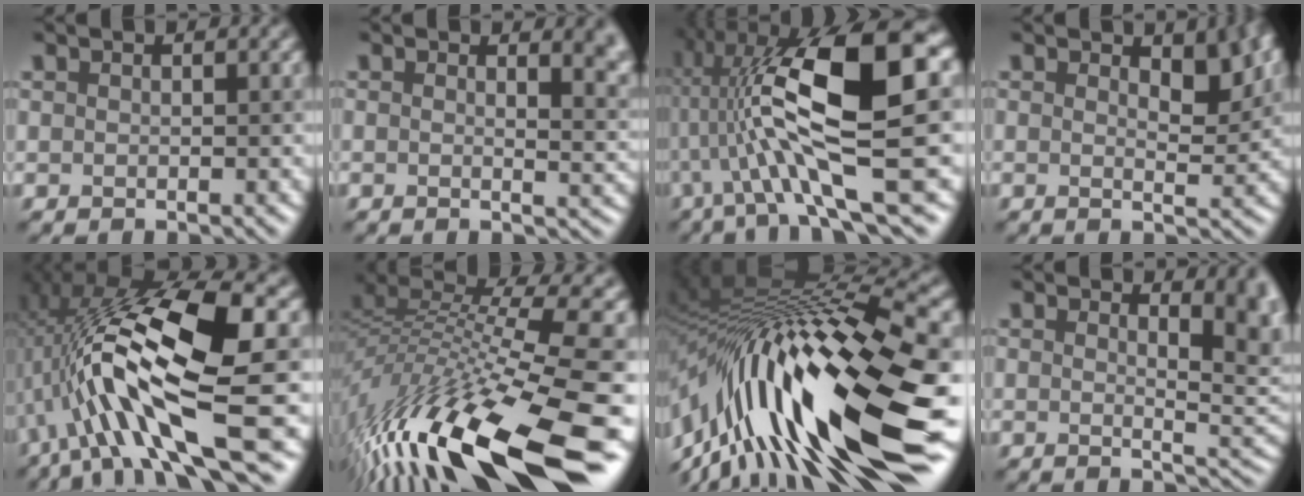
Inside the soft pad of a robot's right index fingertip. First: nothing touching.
{"total": 6.5, "force": [2.2, 3.1, 5.3], "torque": [-0.008, 0.012, 0.009]}
{"total": 15.1, "force": [1.1, 3.5, 14.6], "torque": [-0.253, 0.010, 0.022]}
{"total": 3.4, "force": [1.4, 0.9, 3.0], "torque": [-0.040, -0.002, 0.018]}
{"total": 12.6, "force": [-0.8, 3.4, 12.1], "torque": [-0.220, 0.012, -0.016]}
{"total": 16.3, "force": [-6.7, 3.5, 14.4], "torque": [-0.283, 0.027, -0.119]}
{"total": 17.6, "force": [-4.1, 4.5, 16.5], "torque": [-0.285, 0.021, -0.077]}
{"total": 7.6, "force": [1.9, 3.3, 6.6], "torque": [-0.023, 0.006, 0.017]}